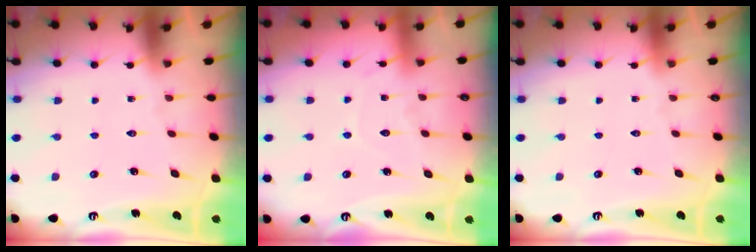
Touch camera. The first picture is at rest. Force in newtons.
{"total": 6.9, "press": 6.9, "slide": 0.5}
{"total": 0.0}